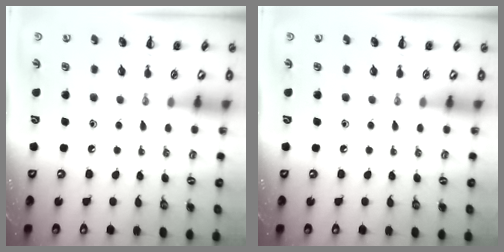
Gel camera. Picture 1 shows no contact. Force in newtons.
{"total": 0.0}